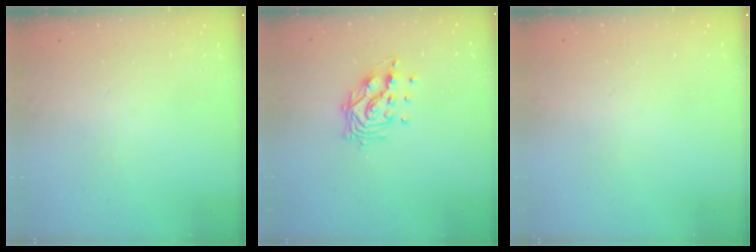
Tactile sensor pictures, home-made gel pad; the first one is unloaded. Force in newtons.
{"total": 10.8, "press": 10.8, "slide": 0.7}
{"total": 0.0}